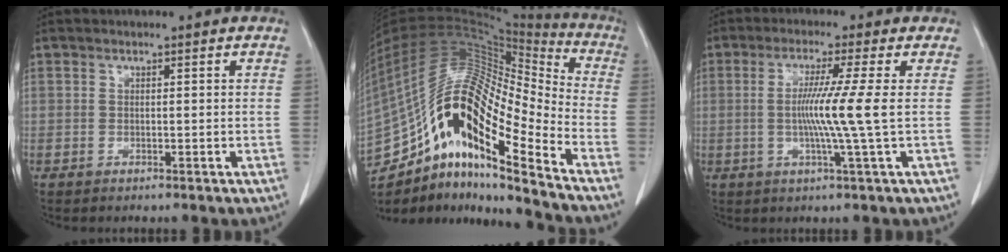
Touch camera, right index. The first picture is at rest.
{"total": 25.0, "force": [-14.5, 5.6, 19.6], "torque": [-0.384, 0.024, -0.258]}
{"total": 7.5, "force": [-0.1, -2.2, 7.2], "torque": [-0.136, -0.011, -0.002]}